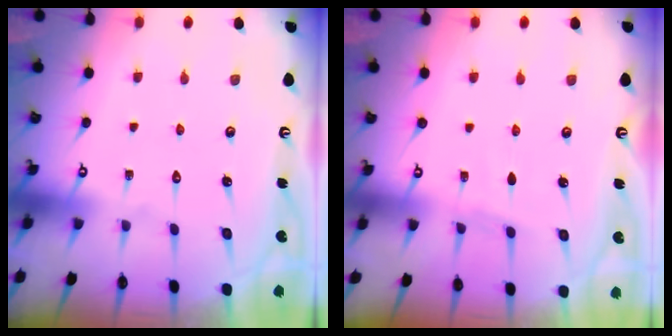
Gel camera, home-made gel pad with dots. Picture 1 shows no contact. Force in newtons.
{"total": 2.4, "press": 2.4, "slide": 0.4}